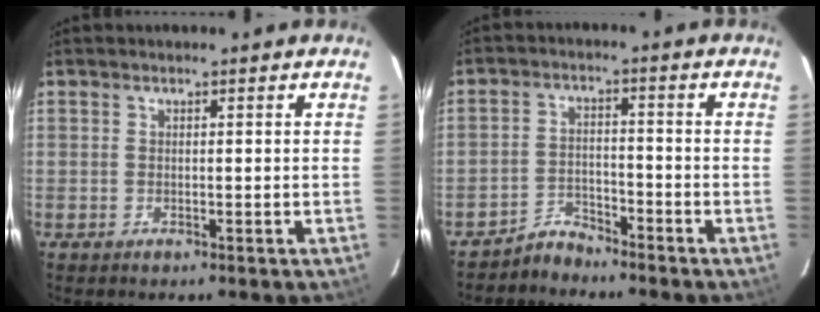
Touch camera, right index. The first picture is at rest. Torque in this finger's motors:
{"motor_torque": [-0.09, -0.05, -0.20, -0.11]}